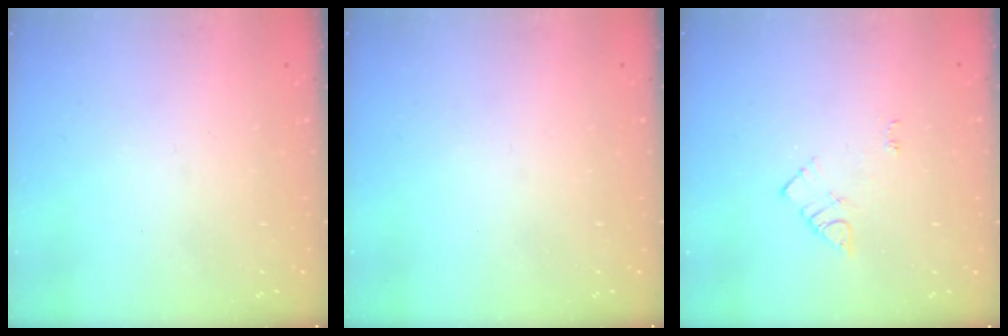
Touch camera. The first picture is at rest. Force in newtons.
{"total": 0.0}
{"total": 5.4, "press": 5.4, "slide": 0.8}